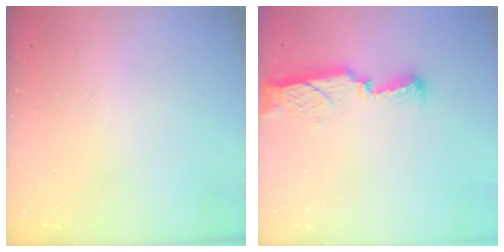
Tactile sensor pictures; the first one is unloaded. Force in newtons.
{"total": 11.7, "press": 10.4, "slide": 5.3}